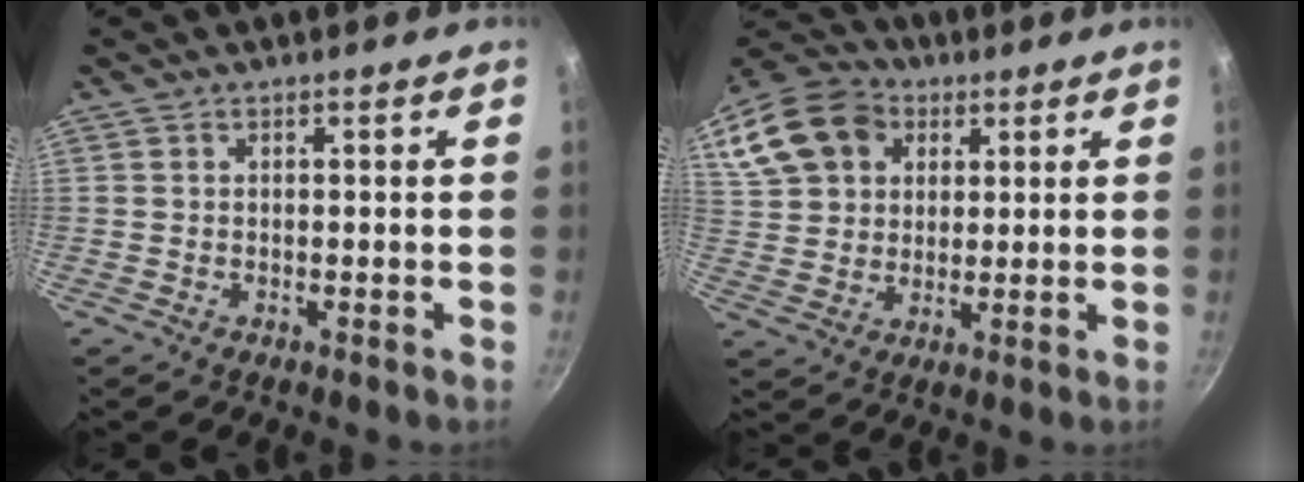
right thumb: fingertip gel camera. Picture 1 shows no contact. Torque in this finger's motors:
{"motor_torque": [-0.90, 0.84, -0.15, 0.13, 0.25]}